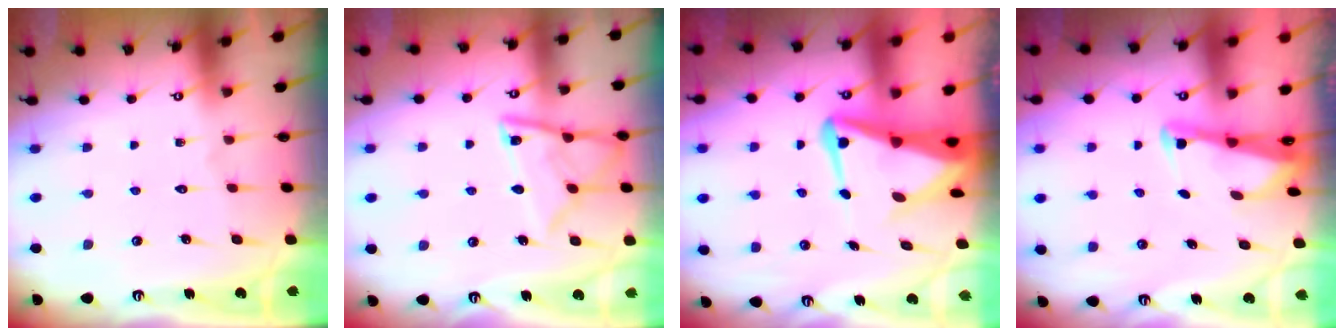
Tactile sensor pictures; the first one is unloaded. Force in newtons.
{"total": 13.8, "press": 13.8, "slide": 1.5}
{"total": 7.6, "press": 7.5, "slide": 1.6}
{"total": 2.4, "press": 2.4, "slide": 0.2}